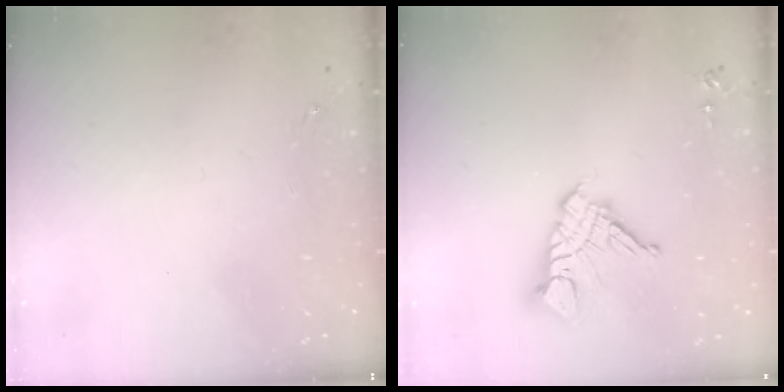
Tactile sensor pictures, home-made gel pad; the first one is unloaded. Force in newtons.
{"total": 12.6, "press": 12.5, "slide": 1.3}